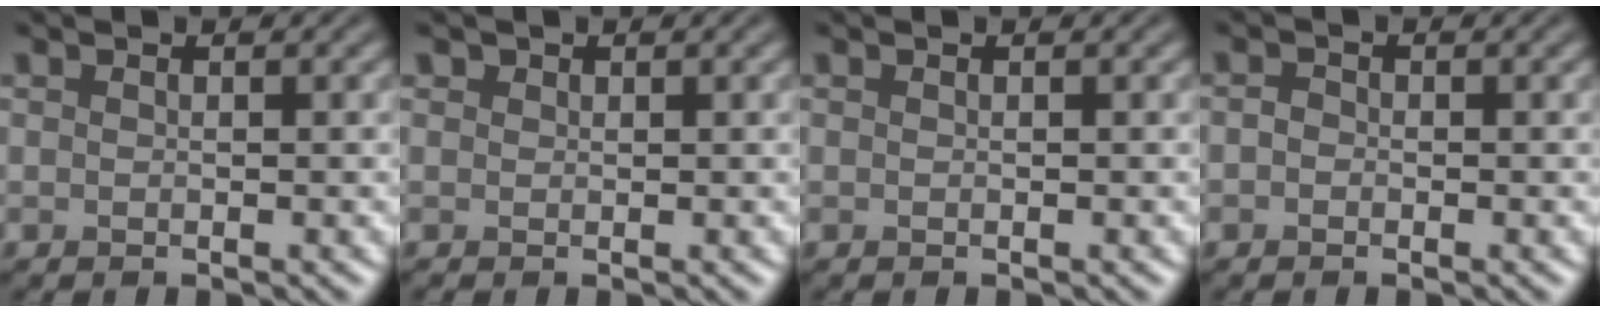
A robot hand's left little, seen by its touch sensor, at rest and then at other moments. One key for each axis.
{"total": 0.9, "fx": 0.5, "fy": 0.7, "fz": 0.2, "tx": -0.006, "ty": -0.007, "tz": 0.011}
{"total": 0.0}
{"total": 1.1, "fx": -0.3, "fy": 0.9, "fz": 0.5, "tx": -0.005, "ty": 0.004, "tz": -0.016}